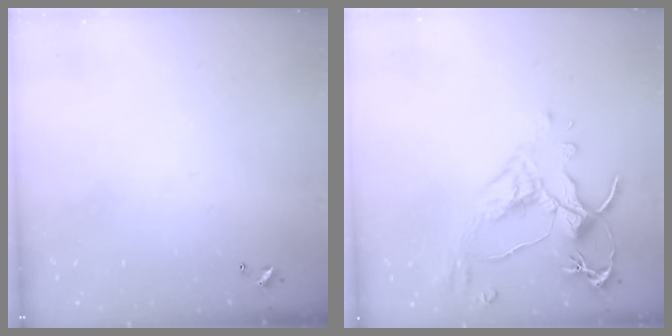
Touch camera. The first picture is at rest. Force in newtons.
{"total": 2.5, "press": 2.1, "slide": 1.2}